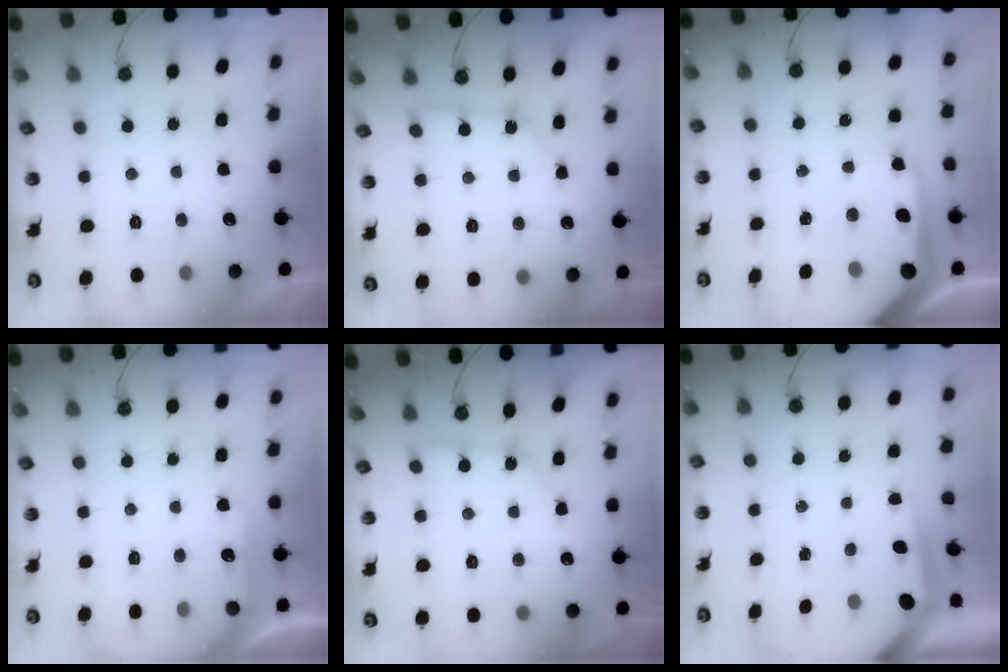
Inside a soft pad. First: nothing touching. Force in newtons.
{"total": 4.3, "press": 4.3, "slide": 0.4}
{"total": 13.4, "press": 13.3, "slide": 1.7}
{"total": 4.2, "press": 4.1, "slide": 0.6}
{"total": 2.6, "press": 2.6, "slide": 0.0}
{"total": 5.3, "press": 5.3, "slide": 0.4}